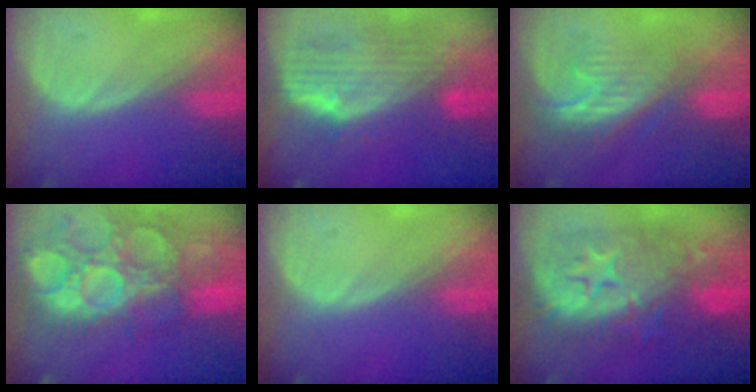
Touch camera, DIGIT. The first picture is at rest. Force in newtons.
{"total": 10.2, "press": 8.9, "slide": 4.8}
{"total": 7.6, "press": 7.1, "slide": 2.7}
{"total": 15.0, "press": 12.5, "slide": 8.2}
{"total": 0.0}
{"total": 12.4, "press": 12.3, "slide": 1.0}